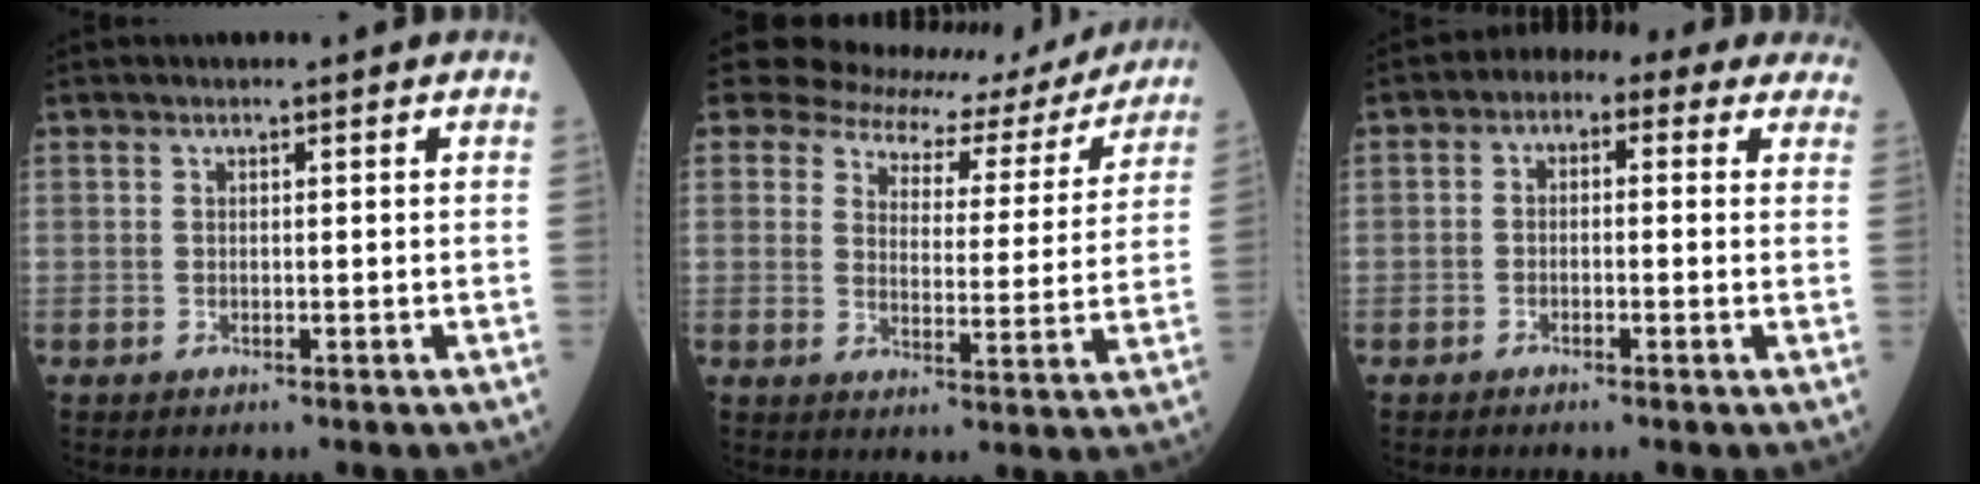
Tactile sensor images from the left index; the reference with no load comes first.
{"total": 14.4, "force": [12.8, 5.9, 3.2], "torque": [-0.032, -0.008, 0.141]}
{"total": 7.1, "force": [3.9, 4.3, 4.1], "torque": [-0.045, 0.042, 0.027]}